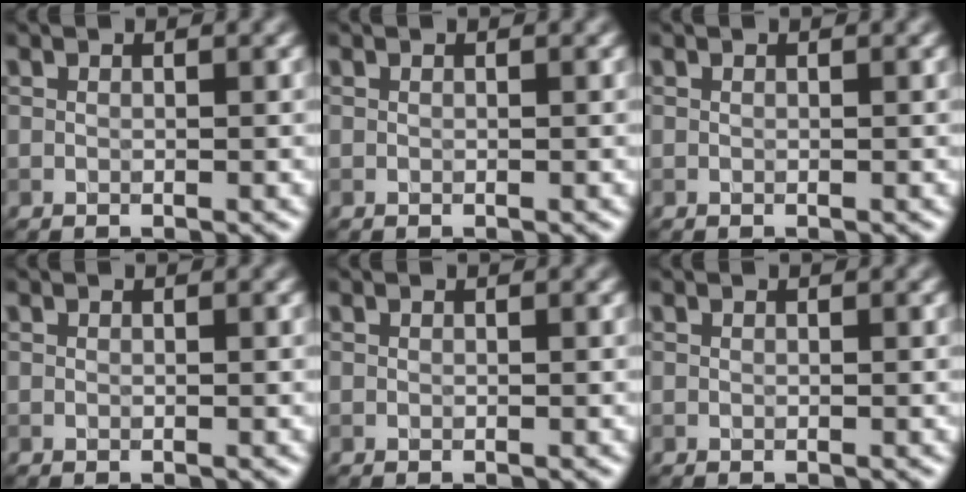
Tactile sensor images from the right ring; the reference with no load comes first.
{"total": 0.0}
{"total": 0.0}
{"total": 0.0}
{"total": 0.0}
{"total": 0.0}